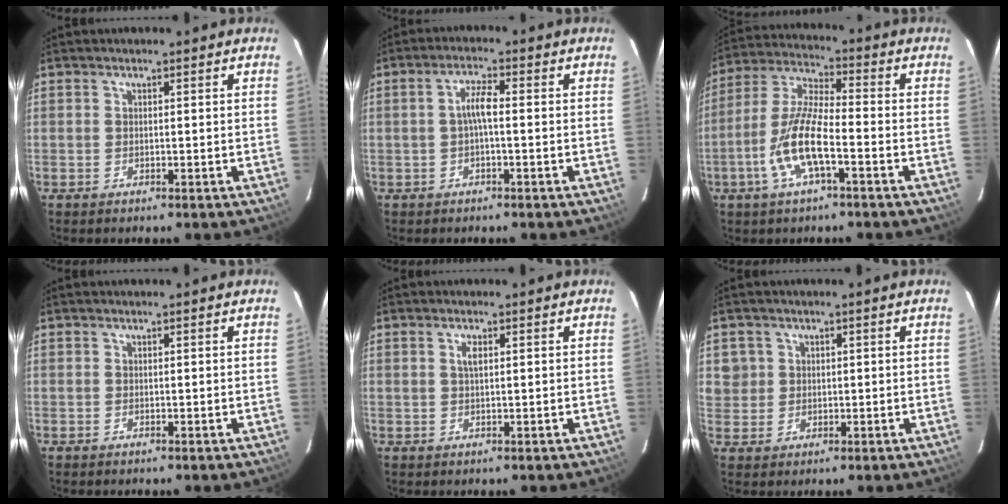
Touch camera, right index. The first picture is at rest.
{"total": 3.2, "force": [-0.5, 0.5, 3.2], "torque": [-0.061, 0.009, -0.007]}
{"total": 11.4, "force": [-4.4, 2.8, 10.2], "torque": [-0.219, -0.002, -0.087]}
{"total": 0.0}
{"total": 1.5, "force": [0.5, 0.5, 1.3], "torque": [-0.025, 0.002, 0.009]}
{"total": 4.3, "force": [0.9, 4.2, 0.6], "torque": [0.004, 0.020, 0.020]}